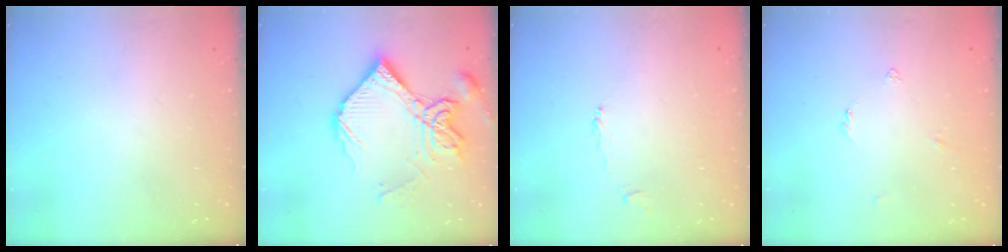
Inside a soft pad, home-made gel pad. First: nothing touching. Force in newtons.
{"total": 17.3, "press": 17.2, "slide": 1.9}
{"total": 1.9, "press": 1.9, "slide": 0.4}
{"total": 2.5, "press": 2.4, "slide": 0.5}